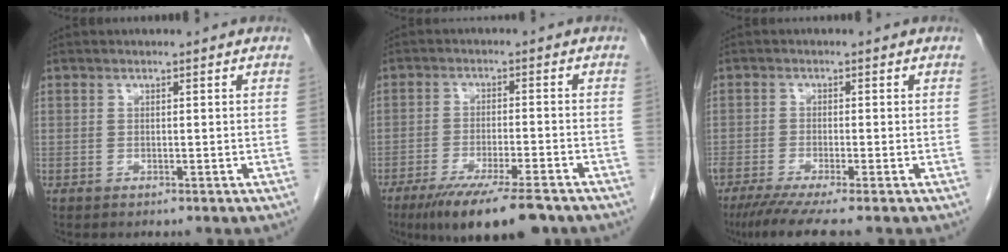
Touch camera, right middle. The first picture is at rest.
{"total": 12.5, "force": [-9.3, 1.8, 8.1], "torque": [-0.124, -0.026, -0.147]}
{"total": 7.3, "force": [-5.7, -0.2, 4.5], "torque": [-0.068, -0.020, -0.096]}